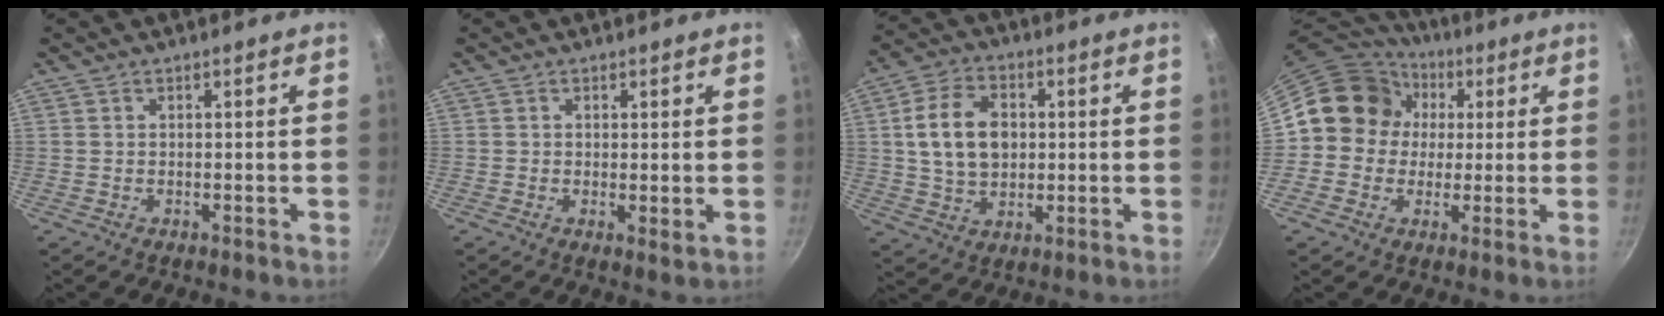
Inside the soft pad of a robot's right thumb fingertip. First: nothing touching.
{"total": 1.7, "force": [0.5, 0.9, 1.4], "torque": [-0.022, -0.009, 0.005]}
{"total": 11.9, "force": [1.4, 8.5, 8.2], "torque": [-0.128, 0.008, 0.024]}
{"total": 13.7, "force": [2.0, 12.6, 5.1], "torque": [-0.051, 0.023, 0.014]}